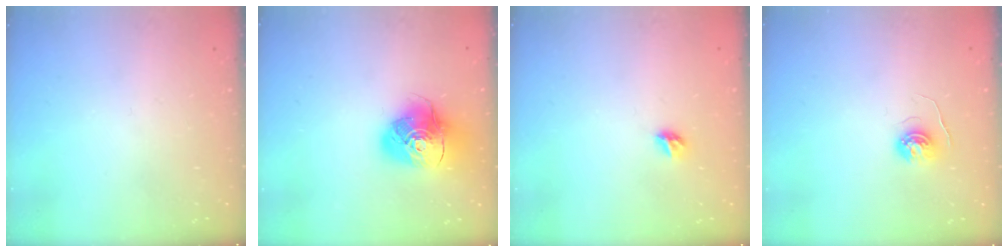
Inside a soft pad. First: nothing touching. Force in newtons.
{"total": 14.5, "press": 14.4, "slide": 1.9}
{"total": 5.4, "press": 5.4, "slide": 0.5}
{"total": 5.0, "press": 5.0, "slide": 0.4}